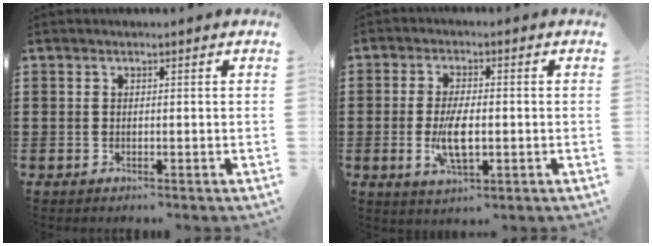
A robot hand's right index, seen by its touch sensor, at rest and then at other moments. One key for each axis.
{"total": 6.7, "fx": -0.9, "fy": 2.7, "fz": 6.1, "tx": -0.131, "ty": -0.008, "tz": -0.022}